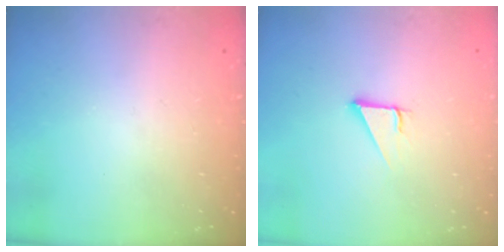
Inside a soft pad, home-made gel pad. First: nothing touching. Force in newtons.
{"total": 2.8, "press": 2.8, "slide": 0.0}